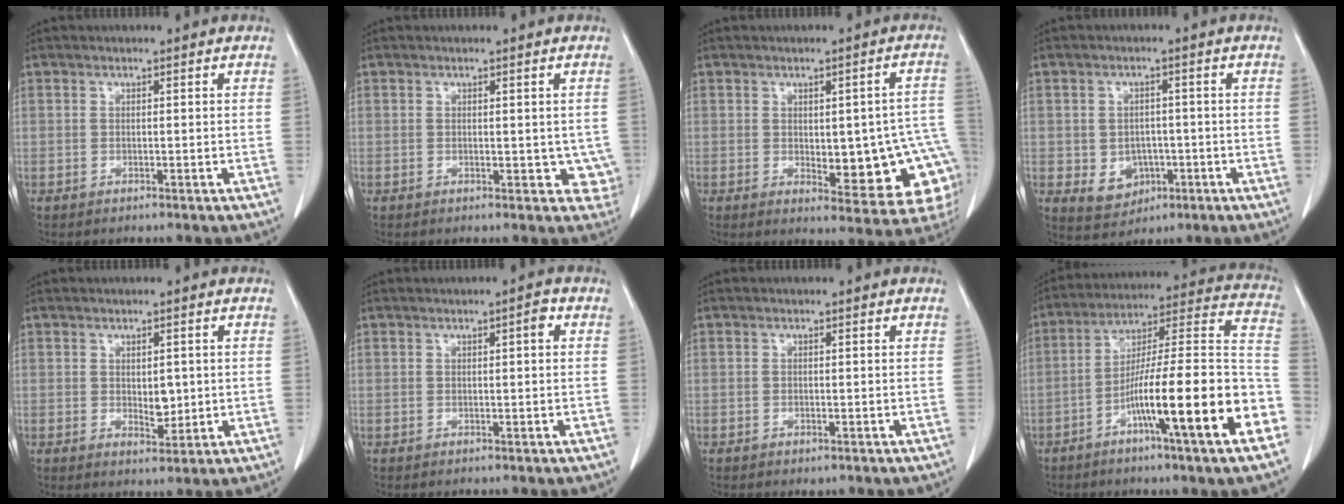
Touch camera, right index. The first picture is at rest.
{"total": 3.6, "force": [0.0, 2.2, 2.8], "torque": [-0.010, -0.003, 0.002]}
{"total": 15.1, "force": [-2.6, 6.0, 13.6], "torque": [-0.105, 0.024, -0.010]}
{"total": 5.5, "force": [-1.3, 4.7, 2.6], "torque": [-0.036, 0.005, -0.006]}
{"total": 3.2, "force": [0.2, 1.6, 2.7], "torque": [-0.041, -0.007, 0.010]}
{"total": 1.5, "force": [0.5, 0.3, 1.4], "torque": [-0.018, 0.004, 0.005]}
{"total": 0.8, "force": [-0.4, 0.5, 0.4], "torque": [-0.004, 0.001, -0.002]}
{"total": 21.1, "force": [-8.6, 0.5, 19.3], "torque": [-0.253, 0.005, -0.140]}